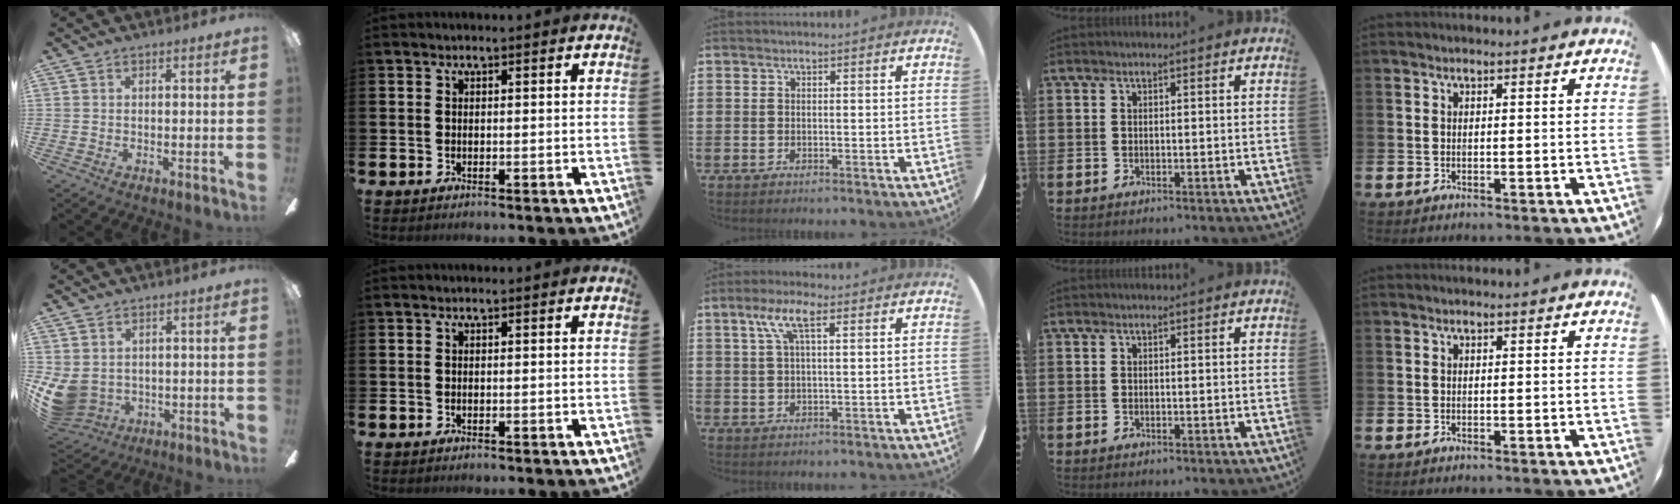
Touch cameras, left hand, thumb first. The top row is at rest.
{"thumb": {"total": 6.8, "force": [0.5, 6.0, 3.3], "torque": [-0.096, -0.012, 0.010]}, "middle": {"total": 5.3, "force": [2.4, 1.6, 4.4], "torque": [-0.095, 0.011, 0.041]}}